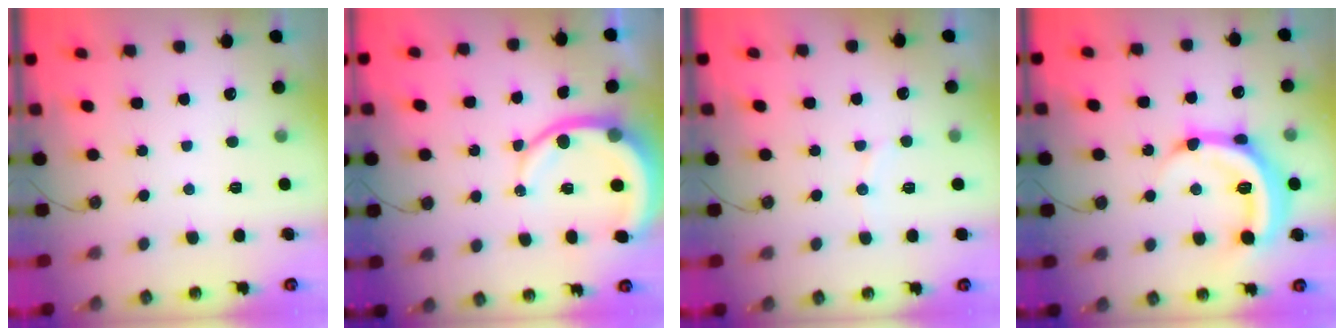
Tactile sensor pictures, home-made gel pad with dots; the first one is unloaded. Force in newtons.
{"total": 9.6, "press": 9.5, "slide": 1.4}
{"total": 4.5, "press": 4.3, "slide": 1.4}
{"total": 16.6, "press": 16.6, "slide": 0.2}